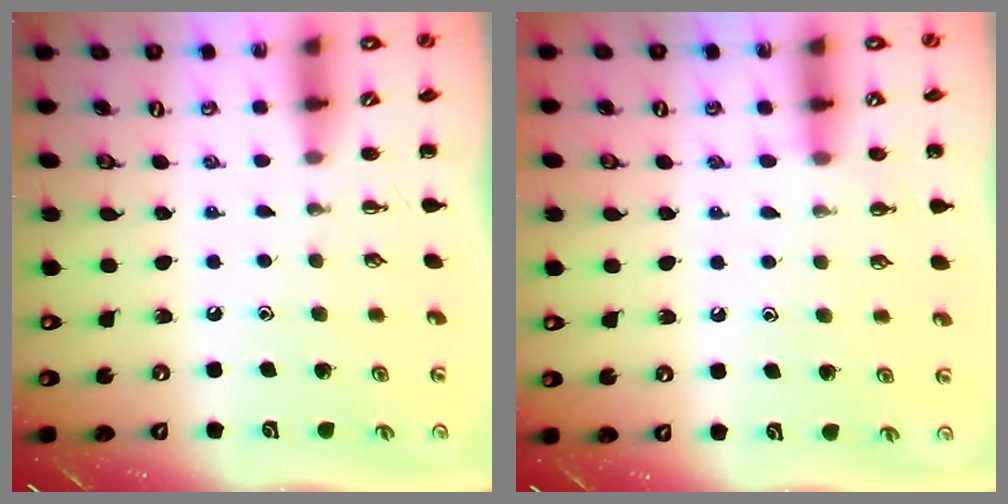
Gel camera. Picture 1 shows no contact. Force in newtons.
{"total": 6.1, "press": 5.9, "slide": 1.5}